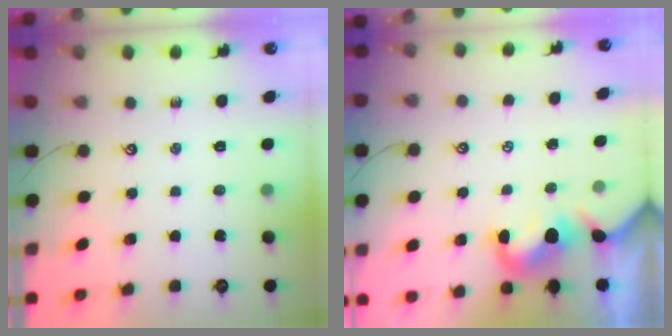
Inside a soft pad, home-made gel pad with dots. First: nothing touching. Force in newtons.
{"total": 1.4, "press": 1.2, "slide": 0.7}